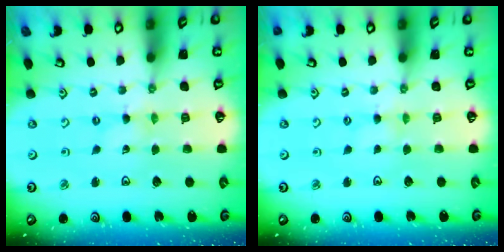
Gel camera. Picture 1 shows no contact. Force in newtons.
{"total": 2.5, "press": 2.5, "slide": 0.4}